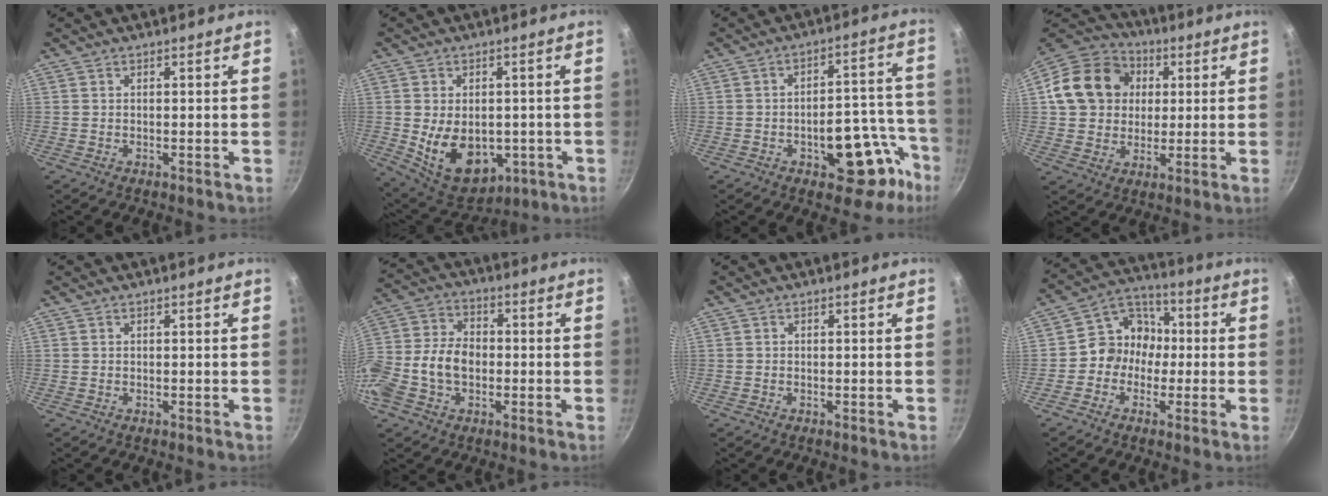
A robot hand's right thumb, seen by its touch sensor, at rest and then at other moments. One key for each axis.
{"total": 13.9, "fx": -2.0, "fy": 9.6, "fz": 9.9, "tx": -0.126, "ty": -0.010, "tz": -0.003}
{"total": 16.0, "fx": -7.2, "fy": 8.8, "fz": 11.3, "tx": -0.062, "ty": 0.062, "tz": -0.088}
{"total": 16.7, "fx": 3.2, "fy": 14.1, "fz": 8.4, "tx": -0.134, "ty": 0.024, "tz": 0.046}
{"total": 0.0}
{"total": 13.6, "fx": -2.8, "fy": 9.5, "fz": 9.4, "tx": -0.177, "ty": 0.037, "tz": -0.061}
{"total": 0.0}
{"total": 8.9, "fx": -1.1, "fy": 8.0, "fz": 3.8, "tx": -0.017, "ty": 0.035, "tz": -0.040}